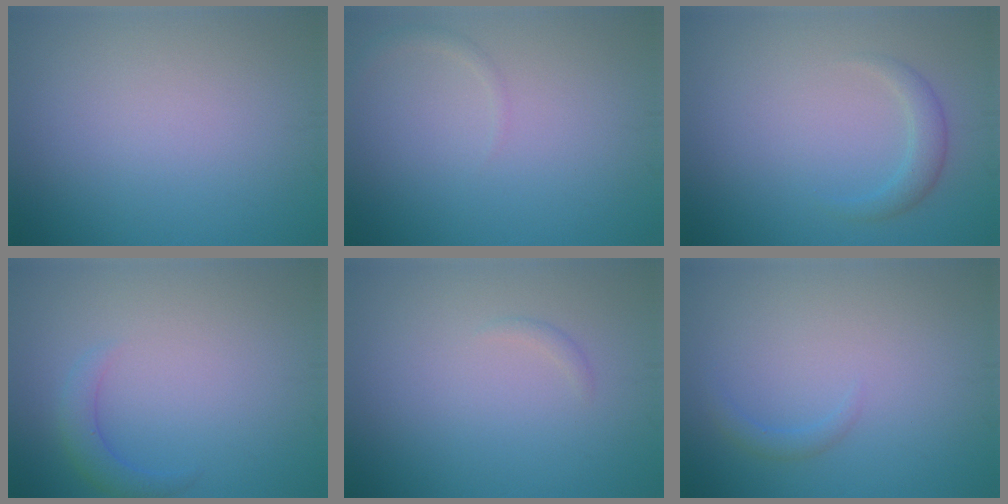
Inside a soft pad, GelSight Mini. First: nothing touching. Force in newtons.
{"total": 0.8, "press": 0.8, "slide": 0.1}
{"total": 1.8, "press": 1.8, "slide": 0.1}
{"total": 2.0, "press": 2.0, "slide": 0.2}
{"total": 0.6, "press": 0.5, "slide": 0.1}
{"total": 1.0, "press": 1.0, "slide": 0.1}